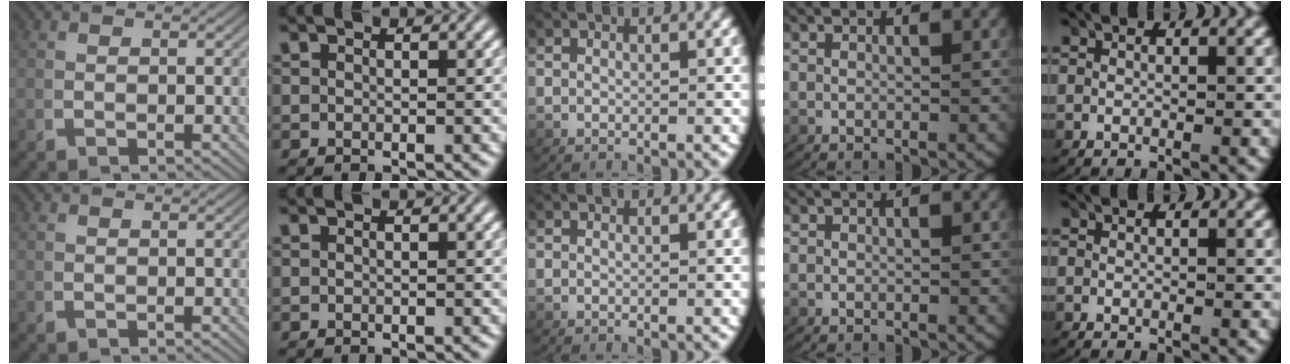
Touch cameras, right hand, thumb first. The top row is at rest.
{}